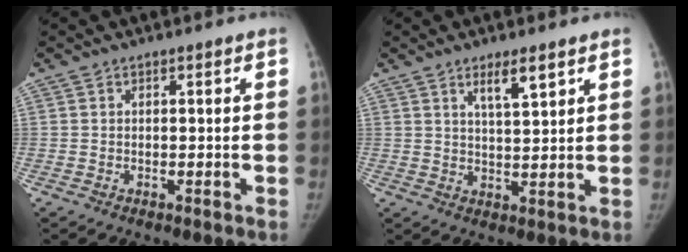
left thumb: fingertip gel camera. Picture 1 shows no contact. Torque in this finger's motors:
{"motor_torque": [-0.31, 0.17, 0.60, -0.13, -0.01]}